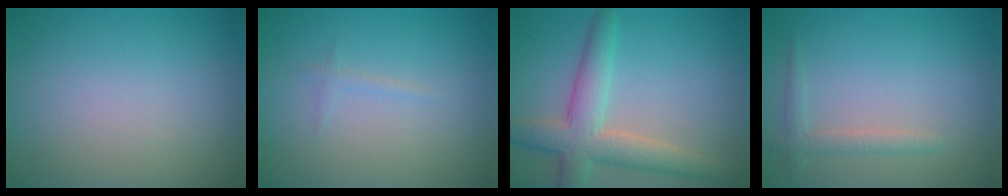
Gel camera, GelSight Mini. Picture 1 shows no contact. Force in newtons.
{"total": 0.7, "press": 0.7, "slide": 0.1}
{"total": 5.6, "press": 5.5, "slide": 0.2}
{"total": 1.7, "press": 1.6, "slide": 0.1}